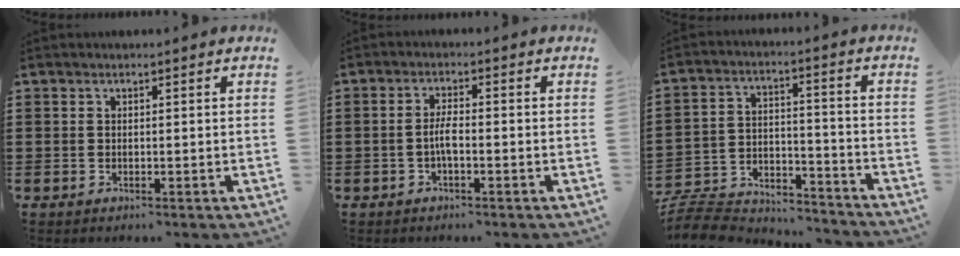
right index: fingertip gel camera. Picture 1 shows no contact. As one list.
[{"total": 2.8, "force": [-0.8, 0.5, 2.6], "torque": [-0.064, -0.004, -0.020]}, {"total": 8.2, "force": [-7.8, 2.1, 1.6], "torque": [-0.040, 0.015, -0.157]}]